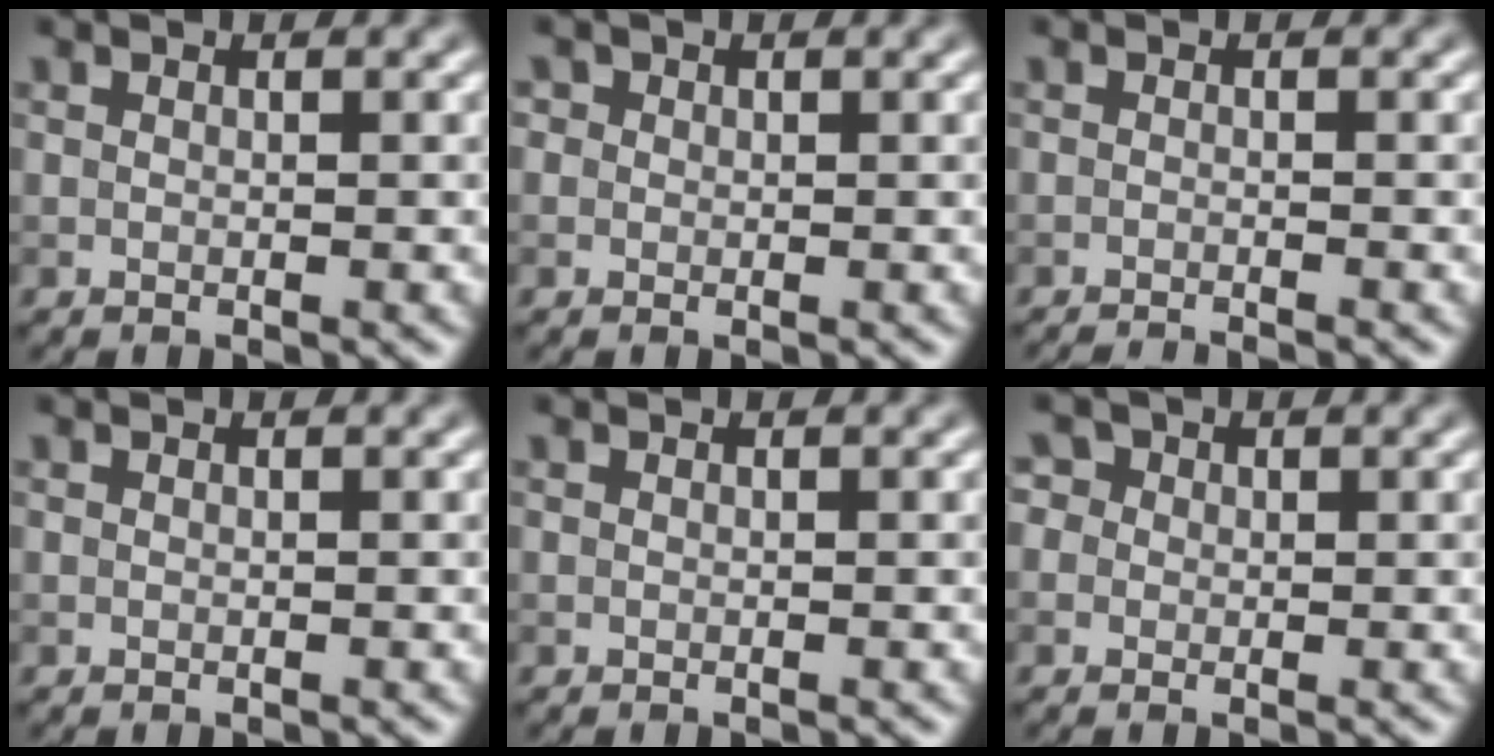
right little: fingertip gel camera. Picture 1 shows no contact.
{"total": 0.9, "force": [0.3, 0.8, 0.1], "torque": [0.004, -0.003, -0.003]}
{"total": 2.3, "force": [-2.1, 0.3, 1.0], "torque": [-0.009, -0.003, -0.036]}
{"total": 0.0}
{"total": 0.0}
{"total": 2.8, "force": [1.2, 2.3, 1.0], "torque": [0.000, 0.017, -0.007]}